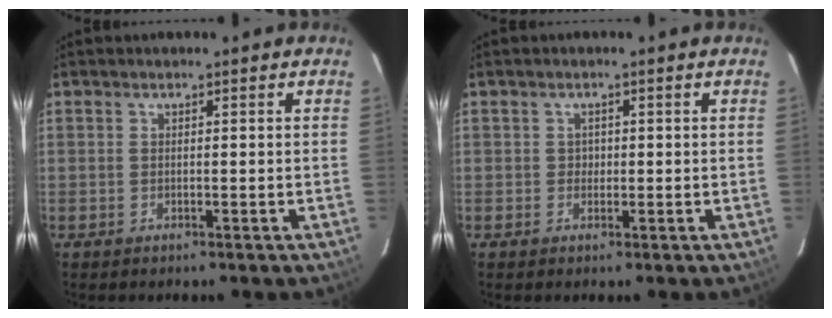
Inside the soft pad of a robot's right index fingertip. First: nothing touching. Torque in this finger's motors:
{"motor_torque": [0.31, 0.00, 0.13, 0.01]}